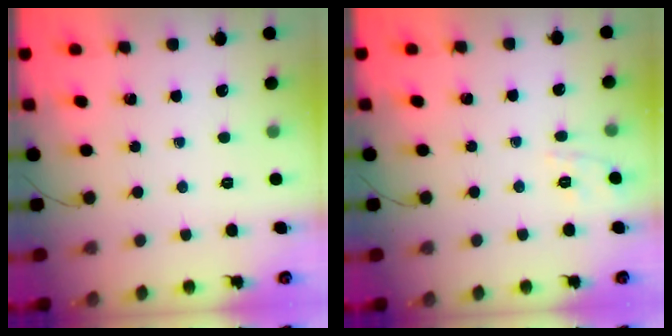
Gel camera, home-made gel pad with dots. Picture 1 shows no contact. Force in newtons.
{"total": 1.7, "press": 0.1, "slide": 1.7}